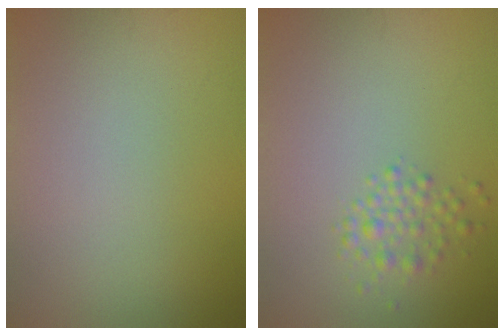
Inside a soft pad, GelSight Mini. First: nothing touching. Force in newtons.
{"total": 1.9, "press": 1.9, "slide": 0.1}